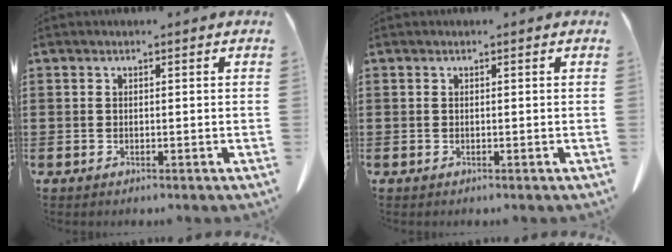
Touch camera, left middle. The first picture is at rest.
{"total": 0.0}